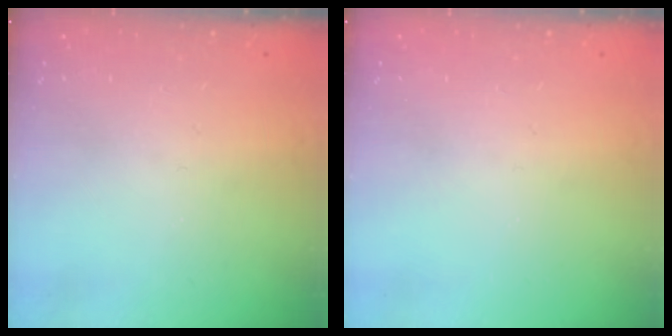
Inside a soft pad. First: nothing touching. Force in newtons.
{"total": 0.0}